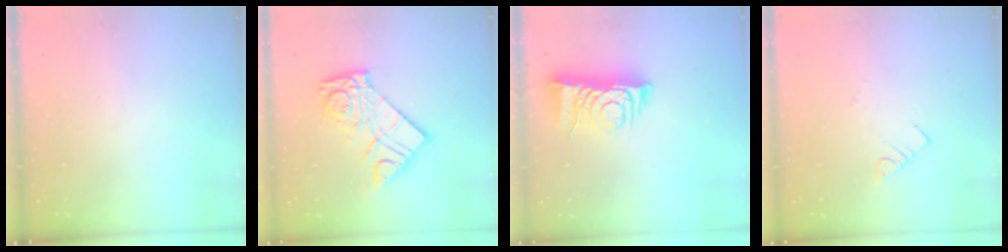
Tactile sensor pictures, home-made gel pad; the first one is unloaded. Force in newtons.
{"total": 14.8, "press": 14.7, "slide": 1.6}
{"total": 9.1, "press": 9.0, "slide": 1.0}
{"total": 1.9, "press": 1.9, "slide": 0.1}